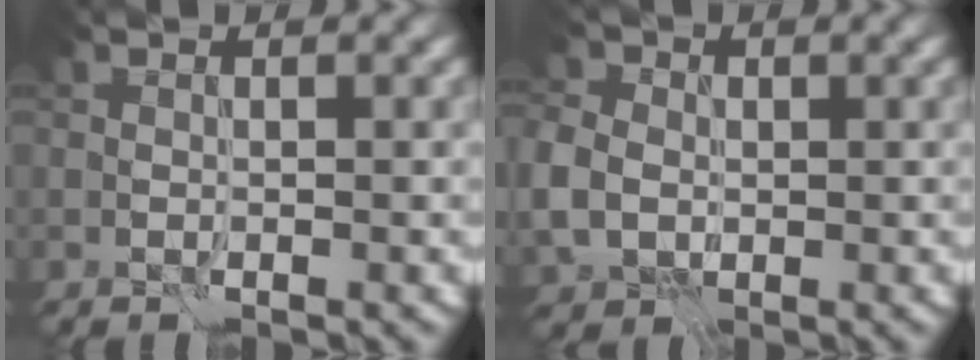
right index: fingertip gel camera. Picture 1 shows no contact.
{"total": 4.8, "force": [-0.2, 4.2, 2.4], "torque": [-0.061, 0.000, -0.015]}